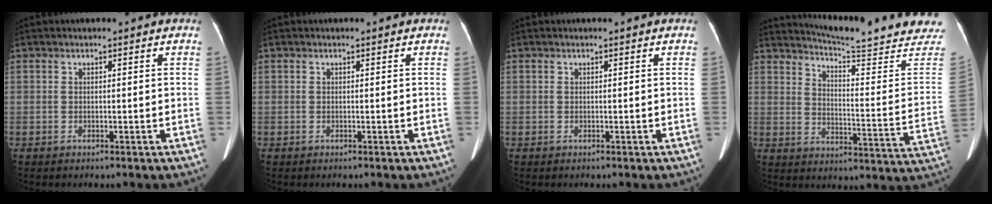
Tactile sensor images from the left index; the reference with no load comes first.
{"total": 0.0}
{"total": 0.7, "force": [-0.6, 0.0, -0.1], "torque": [0.001, -0.006, -0.008]}
{"total": 22.3, "force": [20.9, 0.1, 7.8], "torque": [-0.111, -0.105, 0.251]}